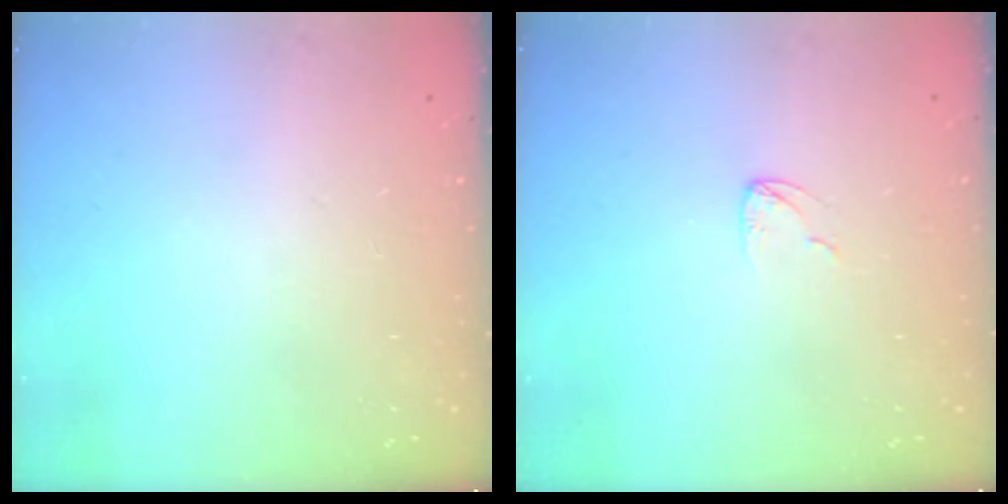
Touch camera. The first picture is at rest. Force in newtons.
{"total": 2.9, "press": 2.9, "slide": 0.3}